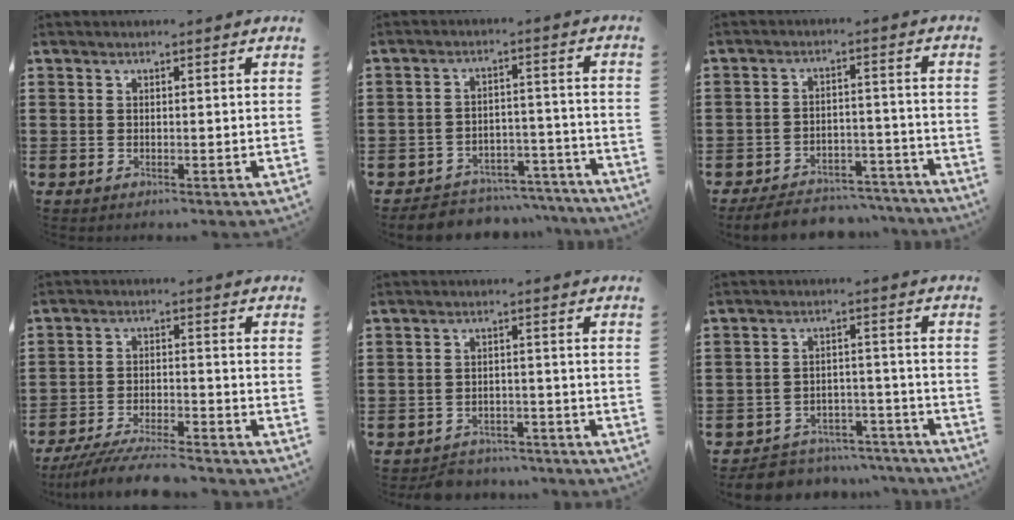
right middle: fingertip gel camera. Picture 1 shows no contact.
{"total": 5.2, "force": [-5.0, 1.4, 0.3], "torque": [-0.005, 0.019, -0.103]}
{"total": 5.9, "force": [-5.7, 1.3, 1.0], "torque": [-0.017, 0.016, -0.112]}
{"total": 7.0, "force": [-6.4, 0.8, 2.5], "torque": [-0.053, -0.001, -0.124]}
{"total": 3.3, "force": [-3.1, 0.8, -0.3], "torque": [-0.003, 0.003, -0.070]}
{"total": 6.3, "force": [-6.1, 1.4, 0.5], "torque": [-0.008, 0.021, -0.122]}